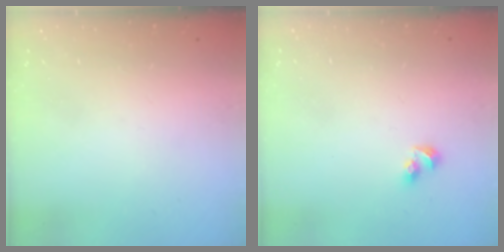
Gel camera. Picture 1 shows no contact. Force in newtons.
{"total": 3.9, "press": 3.8, "slide": 0.6}